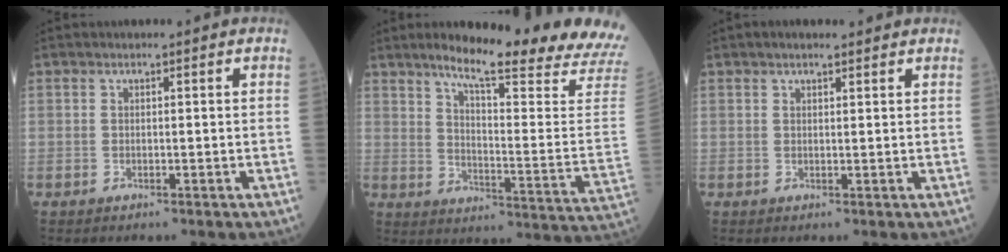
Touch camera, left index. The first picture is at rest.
{"total": 23.0, "force": [20.2, -0.8, 11.0], "torque": [-0.166, -0.093, 0.255]}
{"total": 2.8, "force": [2.2, 1.0, 1.5], "torque": [-0.028, 0.015, 0.034]}